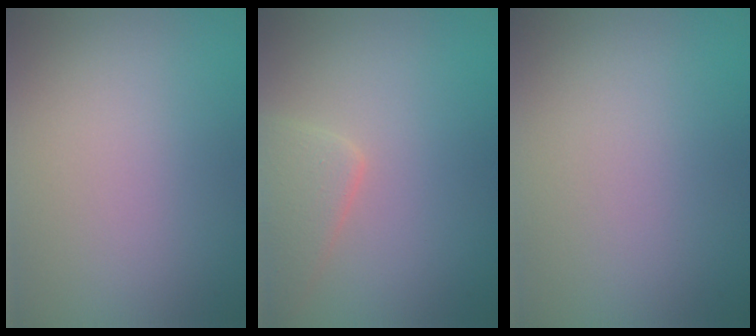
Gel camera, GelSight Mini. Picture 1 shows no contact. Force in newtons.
{"total": 2.7, "press": 2.7, "slide": 0.1}
{"total": 0.0}